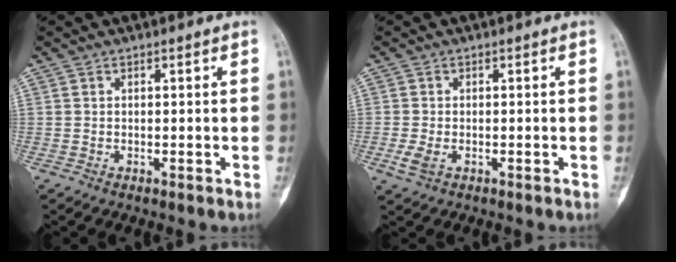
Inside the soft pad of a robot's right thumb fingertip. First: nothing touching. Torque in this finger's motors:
{"motor_torque": [0.22, -0.07, 0.52, 0.00, 0.17]}